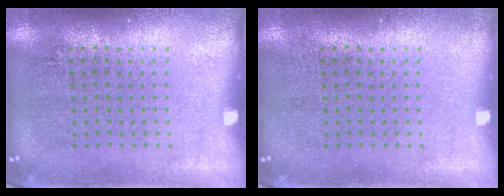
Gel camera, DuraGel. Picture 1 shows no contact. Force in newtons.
{"total": 0.0}